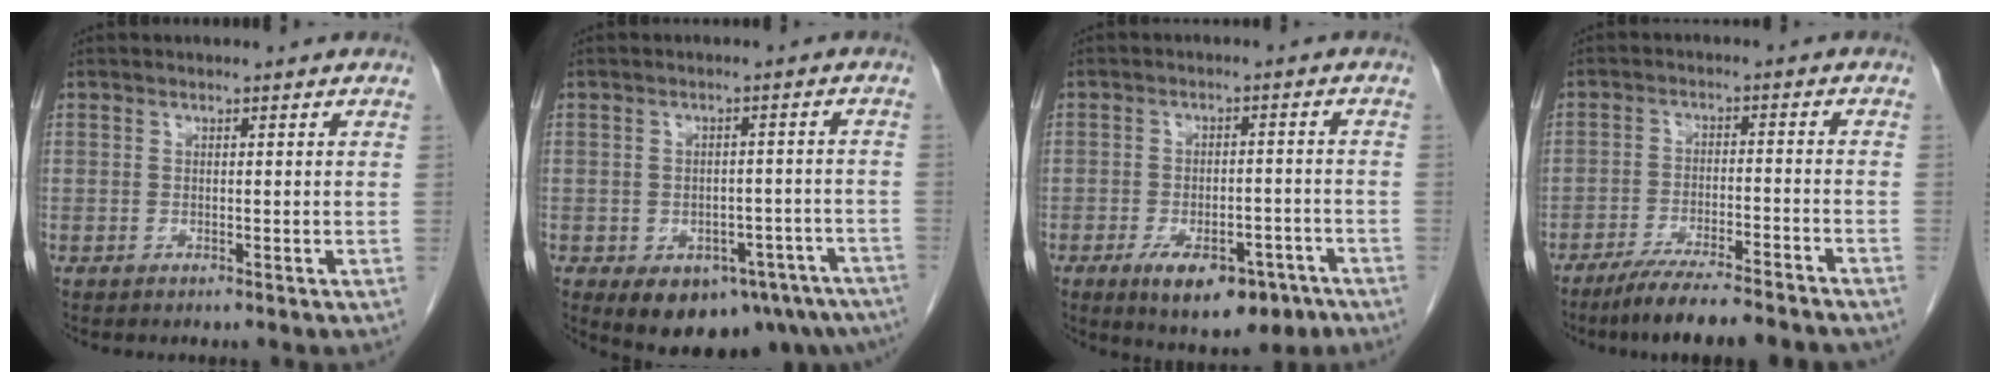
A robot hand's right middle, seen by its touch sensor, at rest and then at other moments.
{"total": 14.9, "force": [-9.7, 8.0, 7.9], "torque": [-0.078, 0.007, -0.114]}
{"total": 10.6, "force": [-6.5, 4.7, 6.9], "torque": [-0.090, 0.000, -0.090]}
{"total": 12.4, "force": [-10.8, 0.7, 6.2], "torque": [-0.087, -0.015, -0.165]}